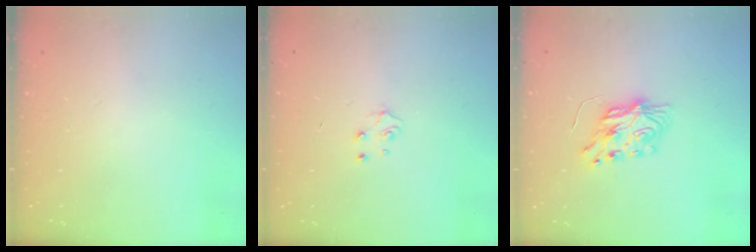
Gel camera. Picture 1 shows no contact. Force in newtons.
{"total": 4.0, "press": 4.0, "slide": 0.5}
{"total": 7.3, "press": 7.3, "slide": 0.3}